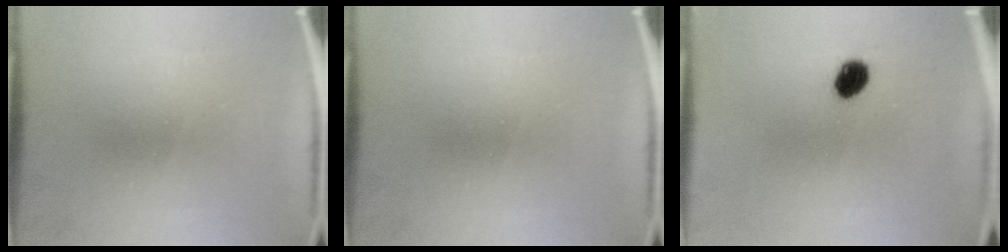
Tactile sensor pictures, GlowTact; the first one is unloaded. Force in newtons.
{"total": 0.0}
{"total": 4.3}